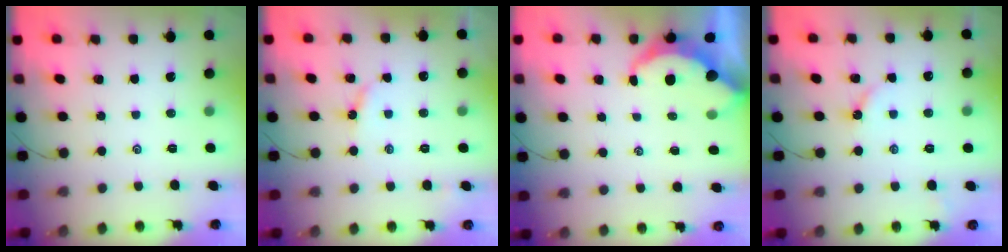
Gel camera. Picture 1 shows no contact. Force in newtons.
{"total": 4.0, "press": 4.0, "slide": 0.2}
{"total": 4.9, "press": 4.8, "slide": 0.5}
{"total": 2.8, "press": 2.8, "slide": 0.3}